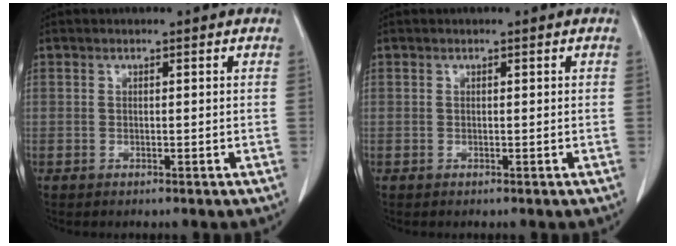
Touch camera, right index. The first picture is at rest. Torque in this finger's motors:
{"motor_torque": [0.06, -0.02, 0.00, 0.00]}